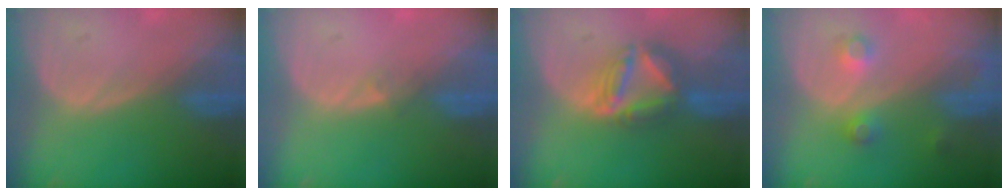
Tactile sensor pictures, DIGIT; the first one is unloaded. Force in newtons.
{"total": 1.2, "press": 0.9, "slide": 0.9}
{"total": 7.7, "press": 6.7, "slide": 3.7}
{"total": 3.7, "press": 3.4, "slide": 1.7}